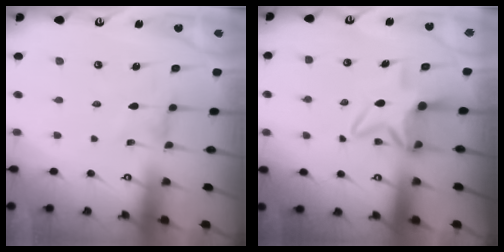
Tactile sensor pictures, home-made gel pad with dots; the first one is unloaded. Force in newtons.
{"total": 7.3, "press": 7.2, "slide": 1.1}